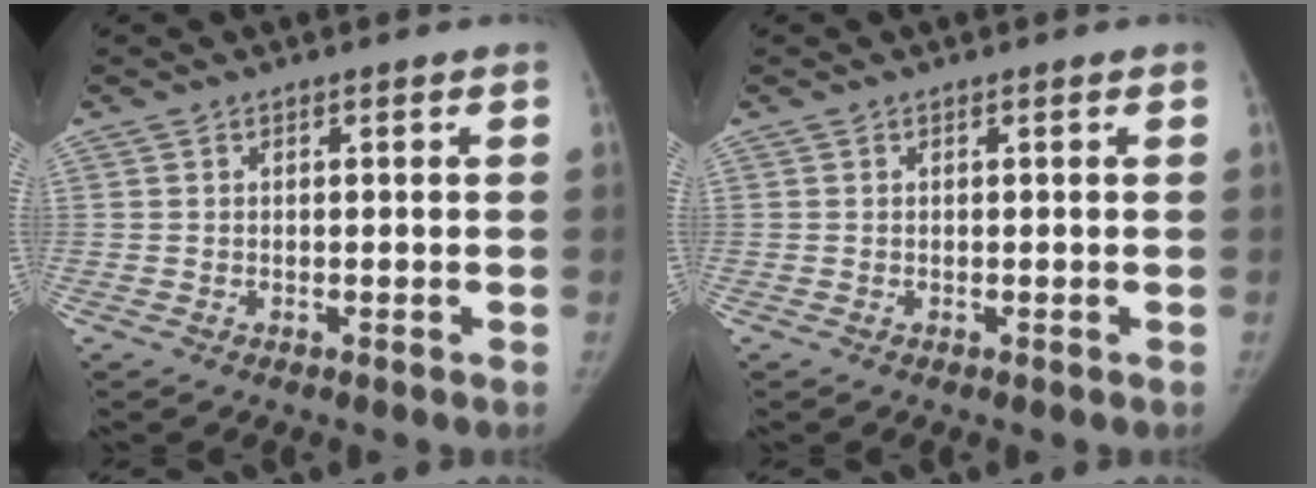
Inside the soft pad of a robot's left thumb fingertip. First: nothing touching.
{"total": 0.0}